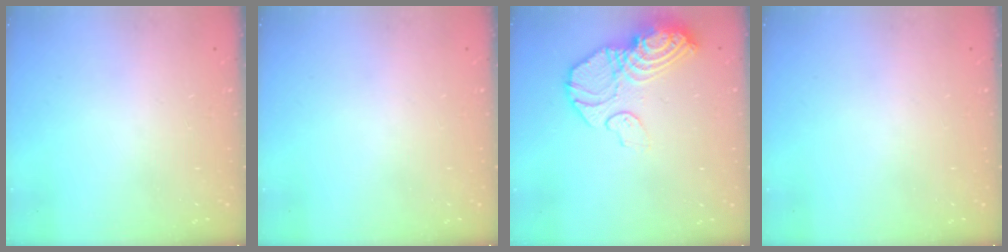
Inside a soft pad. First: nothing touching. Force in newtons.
{"total": 0.0}
{"total": 14.7, "press": 14.6, "slide": 1.5}
{"total": 0.0}